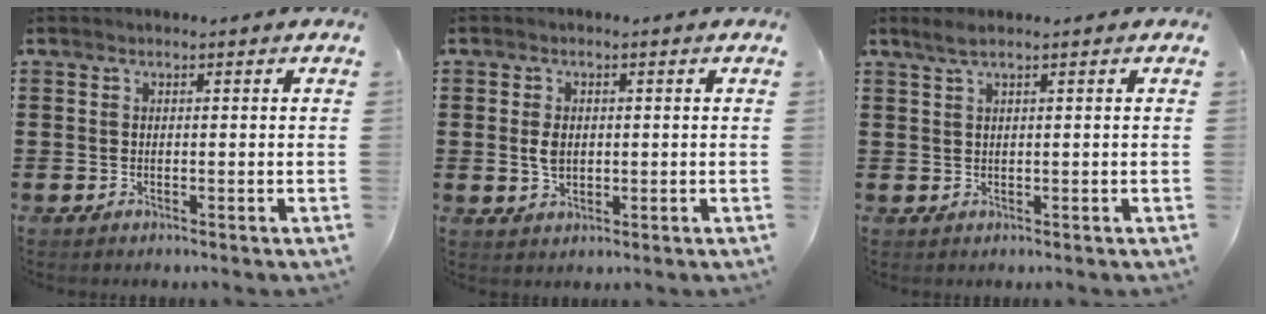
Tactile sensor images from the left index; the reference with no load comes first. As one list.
[{"total": 3.0, "force": [0.1, 2.0, 2.3], "torque": [-0.054, 0.002, -0.001]}, {"total": 1.7, "force": [0.9, -0.1, 1.4], "torque": [-0.028, -0.001, 0.017]}]